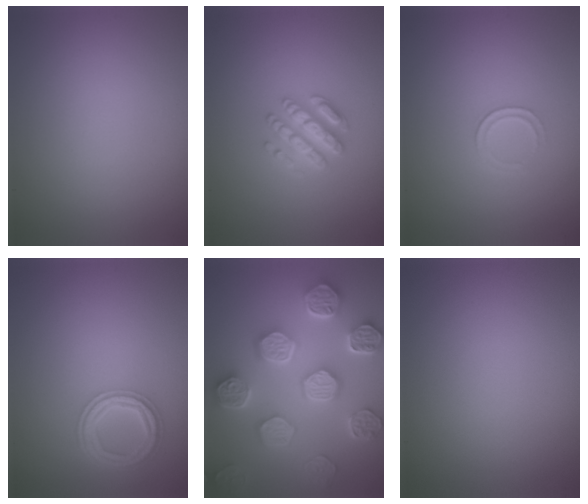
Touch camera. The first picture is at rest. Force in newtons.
{"total": 3.0, "press": 2.9, "slide": 0.6}
{"total": 1.0, "press": 0.5, "slide": 0.9}
{"total": 4.0, "press": 3.2, "slide": 2.3}
{"total": 8.0, "press": 6.7, "slide": 4.4}
{"total": 0.0}